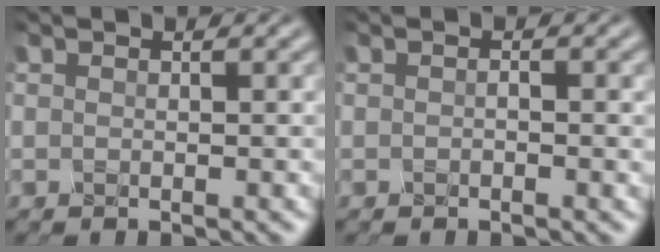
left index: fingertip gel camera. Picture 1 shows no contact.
{"total": 0.9, "force": [-0.3, 0.1, 0.9], "torque": [-0.012, 0.003, -0.005]}